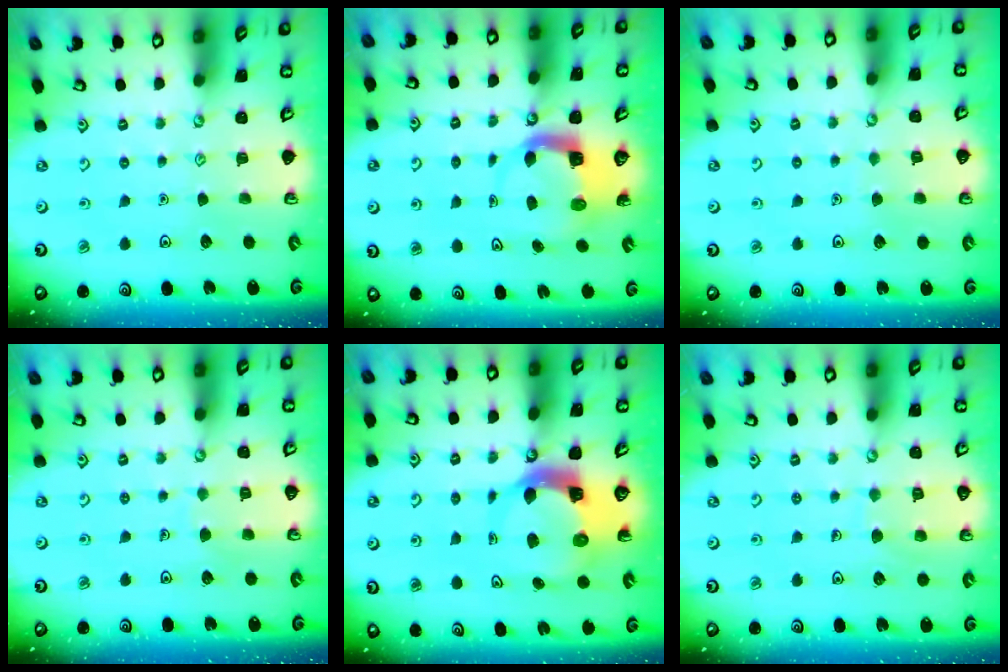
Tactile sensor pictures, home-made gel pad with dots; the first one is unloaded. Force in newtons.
{"total": 5.2, "press": 5.1, "slide": 0.7}
{"total": 2.5, "press": 2.5, "slide": 0.3}
{"total": 3.9, "press": 3.9, "slide": 0.2}
{"total": 6.5, "press": 6.4, "slide": 1.0}
{"total": 6.7, "press": 6.7, "slide": 0.4}